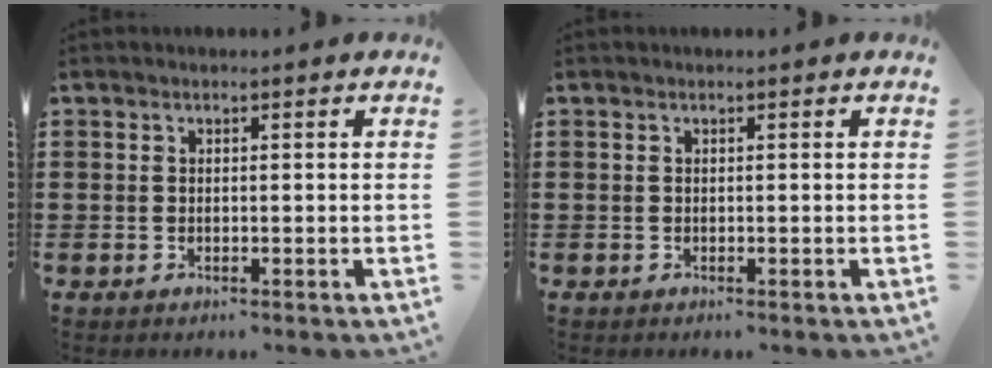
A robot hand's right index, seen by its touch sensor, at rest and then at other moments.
{"total": 0.0}